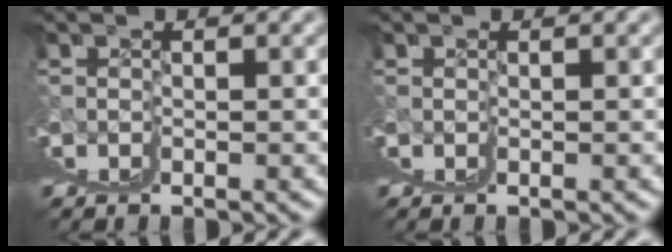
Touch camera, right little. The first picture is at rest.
{"total": 0.0}